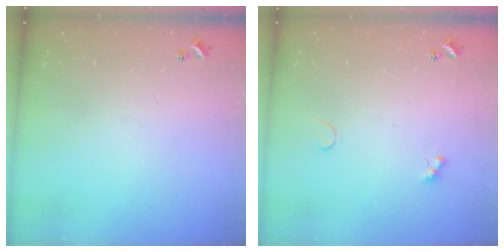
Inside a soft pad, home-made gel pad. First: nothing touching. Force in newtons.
{"total": 1.4, "press": 1.3, "slide": 0.5}